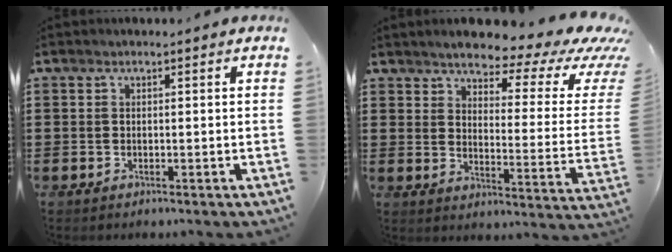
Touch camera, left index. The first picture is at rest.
{"total": 6.0, "force": [5.1, 1.0, 3.1], "torque": [-0.062, -0.043, 0.079]}